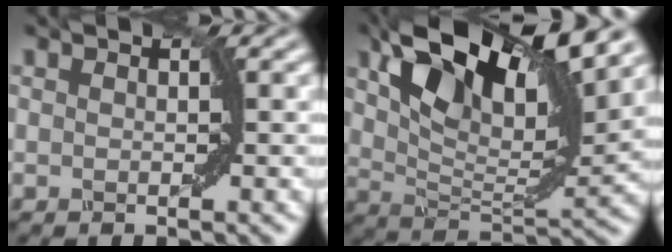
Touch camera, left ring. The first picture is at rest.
{"total": 11.8, "force": [6.6, 4.2, 8.8], "torque": [-0.162, 0.012, 0.124]}